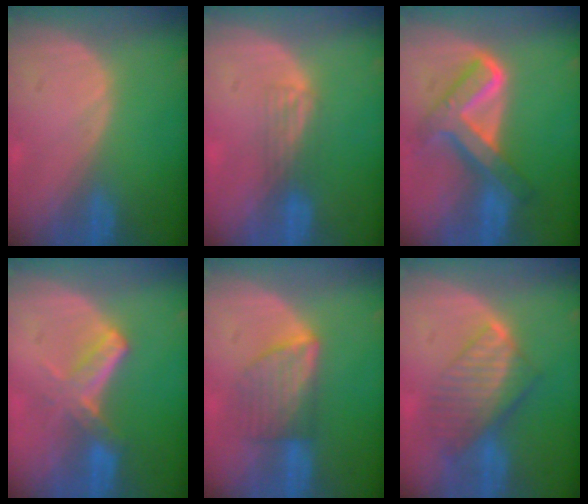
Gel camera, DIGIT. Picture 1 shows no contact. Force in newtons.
{"total": 2.5, "press": 2.2, "slide": 1.3}
{"total": 8.4, "press": 8.4, "slide": 0.7}
{"total": 5.8, "press": 5.2, "slide": 2.5}
{"total": 5.8, "press": 5.6, "slide": 1.5}
{"total": 8.1, "press": 7.1, "slide": 3.9}